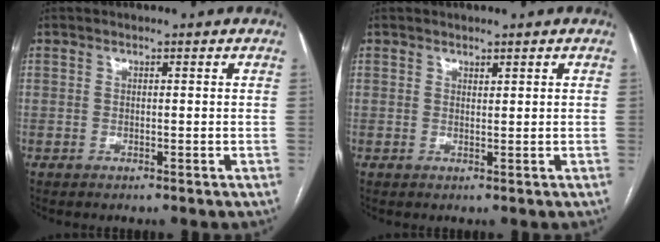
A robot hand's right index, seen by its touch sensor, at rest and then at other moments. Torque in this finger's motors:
{"motor_torque": [-0.01, 0.09, -0.06, -0.01]}